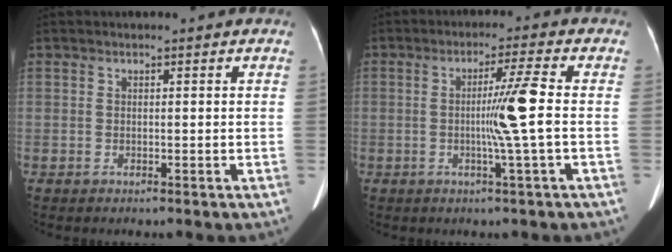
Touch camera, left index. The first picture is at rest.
{"total": 6.2, "force": [-0.5, -1.5, 6.0], "torque": [-0.109, -0.003, -0.011]}